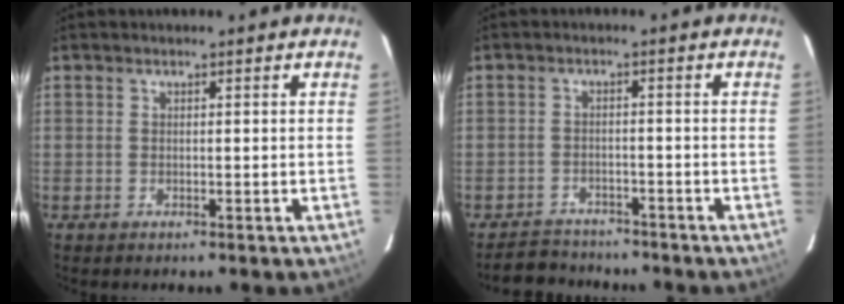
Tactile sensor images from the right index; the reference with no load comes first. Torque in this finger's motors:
{"motor_torque": [0.04, -0.15, -0.33, -0.07]}